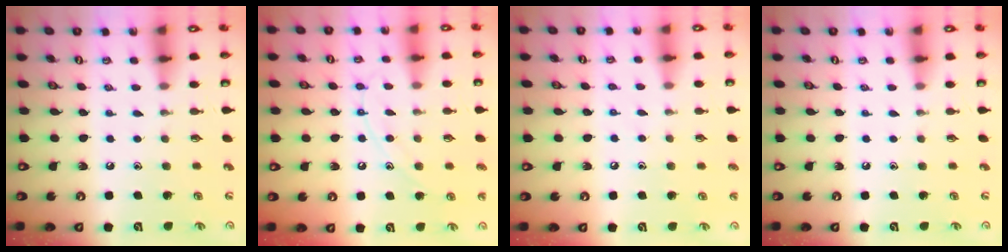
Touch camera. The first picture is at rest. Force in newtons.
{"total": 9.7, "press": 9.7, "slide": 0.8}
{"total": 5.2, "press": 5.1, "slide": 0.6}
{"total": 0.0}